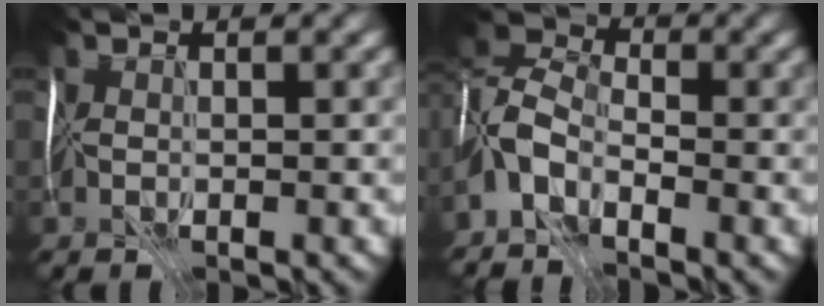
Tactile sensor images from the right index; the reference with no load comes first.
{"total": 3.9, "force": [-3.0, 1.6, 1.8], "torque": [-0.040, 0.011, -0.073]}